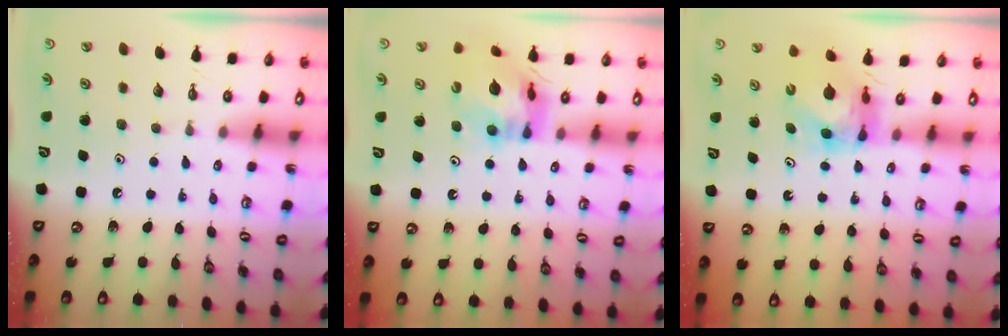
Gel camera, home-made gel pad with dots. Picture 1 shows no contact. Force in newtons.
{"total": 13.1, "press": 13.1, "slide": 1.4}
{"total": 6.6, "press": 6.5, "slide": 0.8}